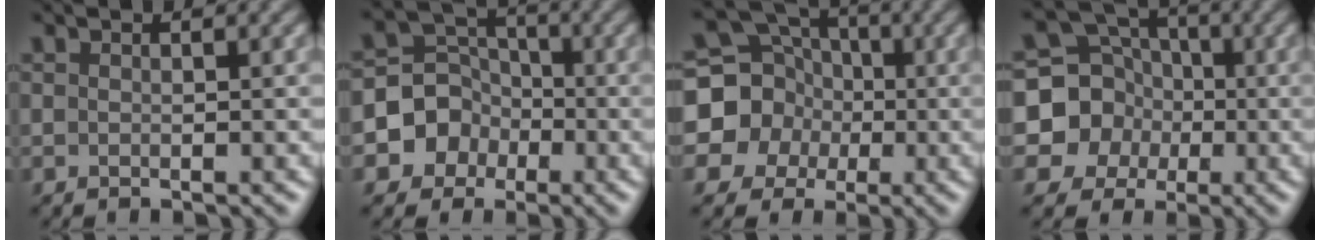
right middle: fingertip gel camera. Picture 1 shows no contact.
{"total": 5.4, "force": [-2.1, 4.9, 0.8], "torque": [0.005, 0.007, -0.063]}
{"total": 8.8, "force": [-0.8, 8.4, 2.6], "torque": [-0.061, 0.022, -0.041]}
{"total": 6.3, "force": [-1.1, 6.0, 1.7], "torque": [-0.018, 0.003, -0.035]}